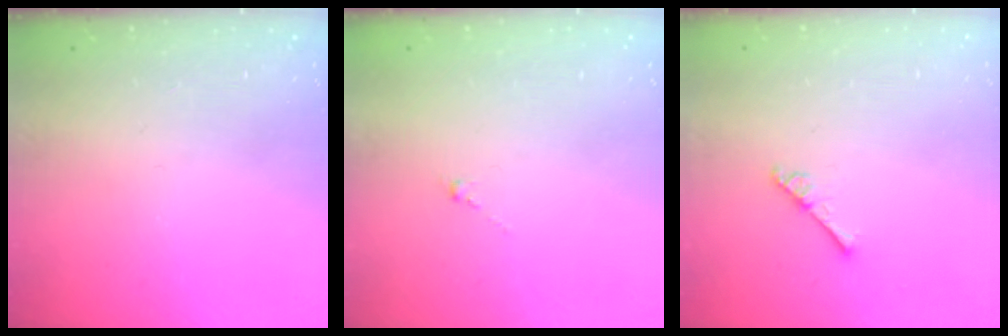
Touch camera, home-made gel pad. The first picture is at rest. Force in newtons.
{"total": 0.6, "press": 0.4, "slide": 0.4}
{"total": 2.6, "press": 2.6, "slide": 0.3}